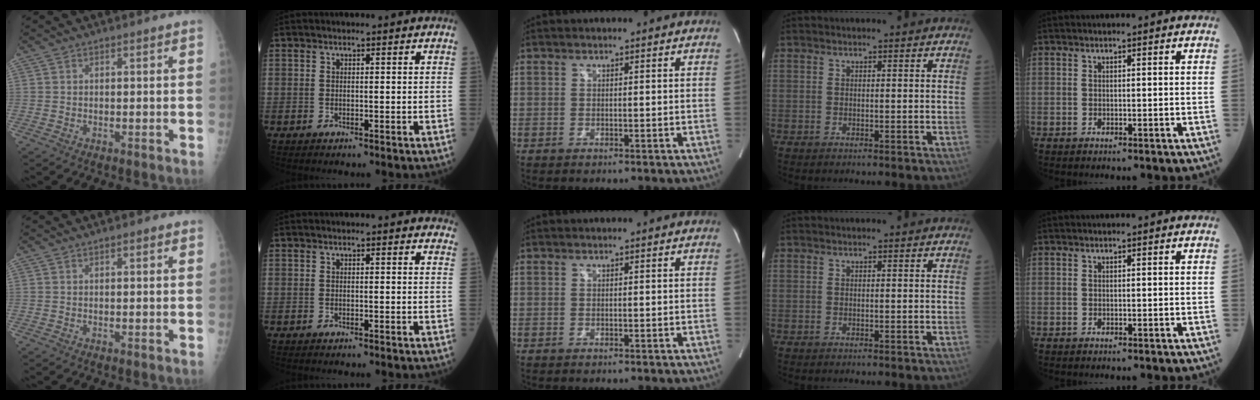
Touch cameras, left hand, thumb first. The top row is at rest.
{"thumb": {"total": 1.7, "force": [0.8, 0.7, 1.3], "torque": [-0.015, 0.001, 0.006]}, "index": {"total": 4.0, "force": [3.5, 1.2, 1.3], "torque": [-0.006, 0.014, 0.023]}}